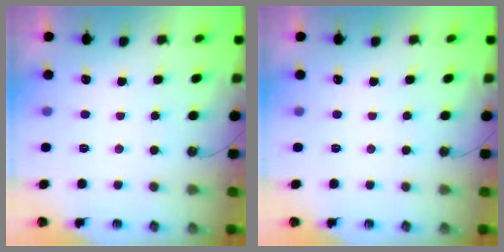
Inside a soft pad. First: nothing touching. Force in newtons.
{"total": 0.0}